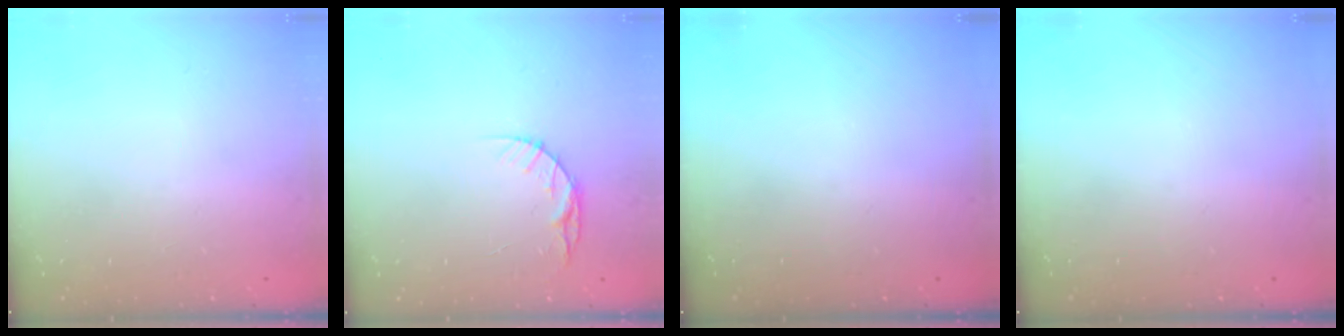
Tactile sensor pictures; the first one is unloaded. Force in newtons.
{"total": 6.1, "press": 6.0, "slide": 0.6}
{"total": 0.0}
{"total": 0.0}